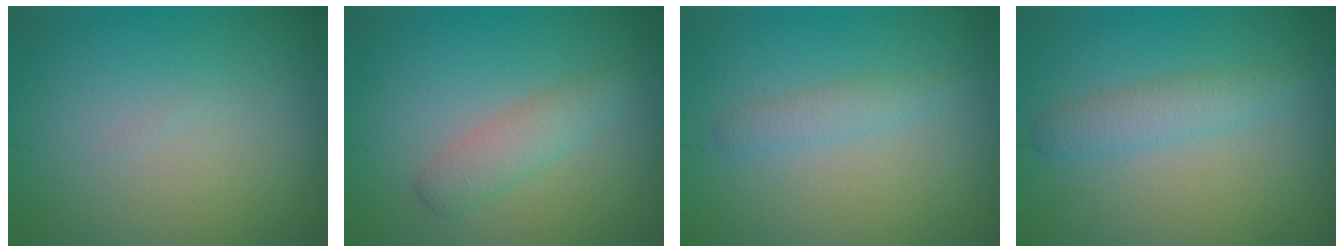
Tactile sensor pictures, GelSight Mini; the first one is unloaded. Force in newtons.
{"total": 2.4, "press": 2.4, "slide": 0.1}
{"total": 1.6, "press": 1.6, "slide": 0.2}
{"total": 2.4, "press": 2.4, "slide": 0.1}